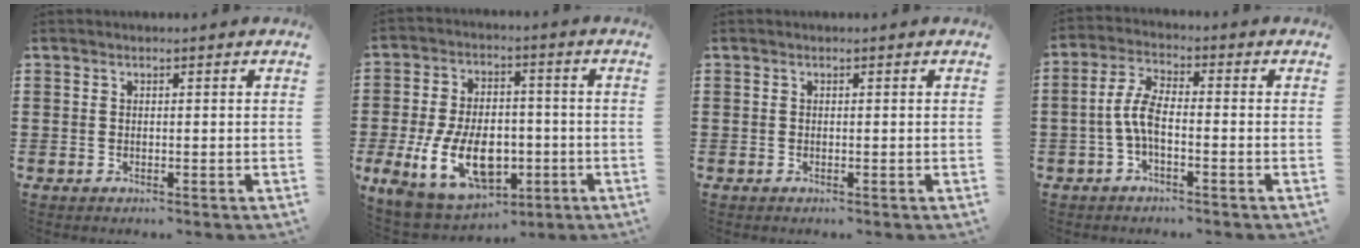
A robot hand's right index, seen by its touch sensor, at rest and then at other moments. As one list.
[{"total": 13.4, "force": [-3.4, 8.7, 9.6], "torque": [-0.197, 0.003, -0.056]}, {"total": 0.0}, {"total": 5.7, "force": [-1.4, 2.0, 5.2], "torque": [-0.120, -0.003, -0.032]}]